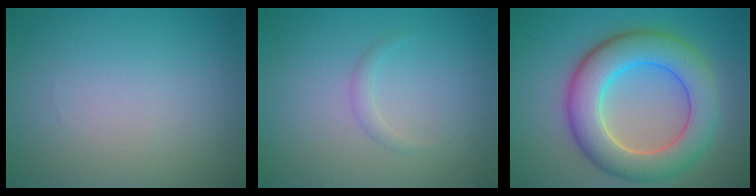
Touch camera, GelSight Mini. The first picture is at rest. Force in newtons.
{"total": 0.8, "press": 0.8, "slide": 0.0}
{"total": 8.5, "press": 8.5, "slide": 0.5}